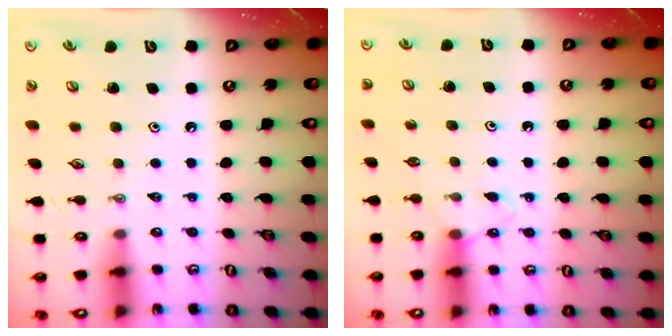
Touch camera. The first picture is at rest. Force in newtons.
{"total": 5.8, "press": 5.7, "slide": 0.7}